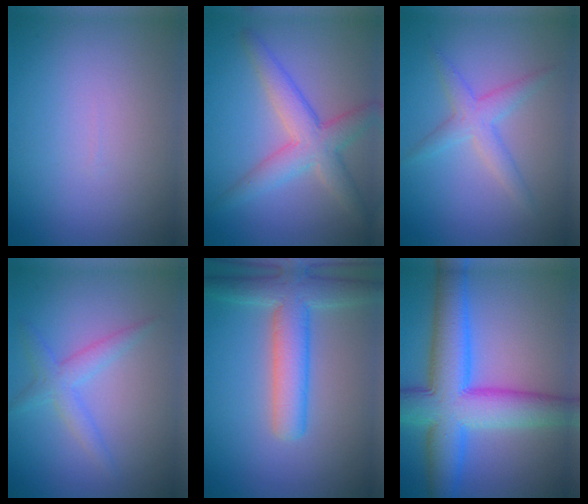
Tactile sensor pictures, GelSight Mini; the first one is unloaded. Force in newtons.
{"total": 4.8, "press": 4.8, "slide": 0.1}
{"total": 2.5, "press": 2.5, "slide": 0.1}
{"total": 2.3, "press": 2.3, "slide": 0.1}
{"total": 5.6, "press": 5.5, "slide": 0.4}
{"total": 10.4, "press": 10.4, "slide": 0.3}